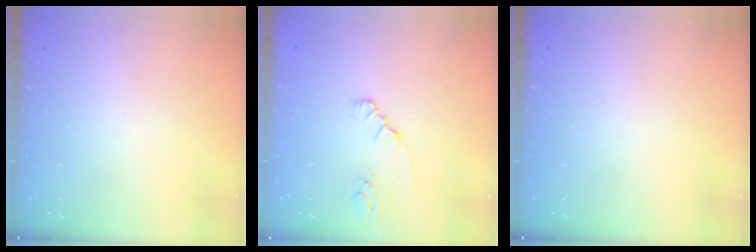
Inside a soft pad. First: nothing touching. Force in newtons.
{"total": 1.8, "press": 1.8, "slide": 0.2}
{"total": 0.0}